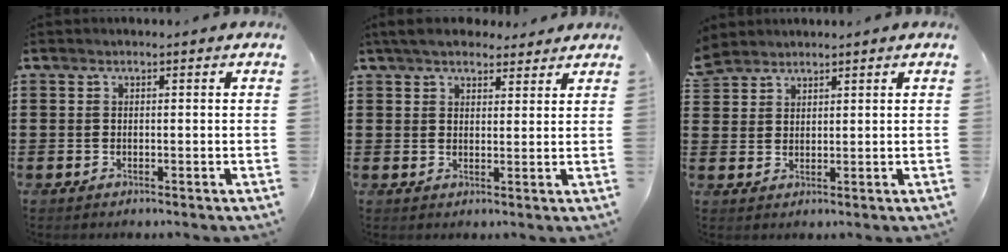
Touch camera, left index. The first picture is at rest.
{"total": 4.7, "force": [4.2, 1.5, 1.6], "torque": [-0.043, -0.003, 0.080]}
{"total": 2.8, "force": [2.6, 1.0, -0.1], "torque": [-0.008, 0.000, 0.053]}